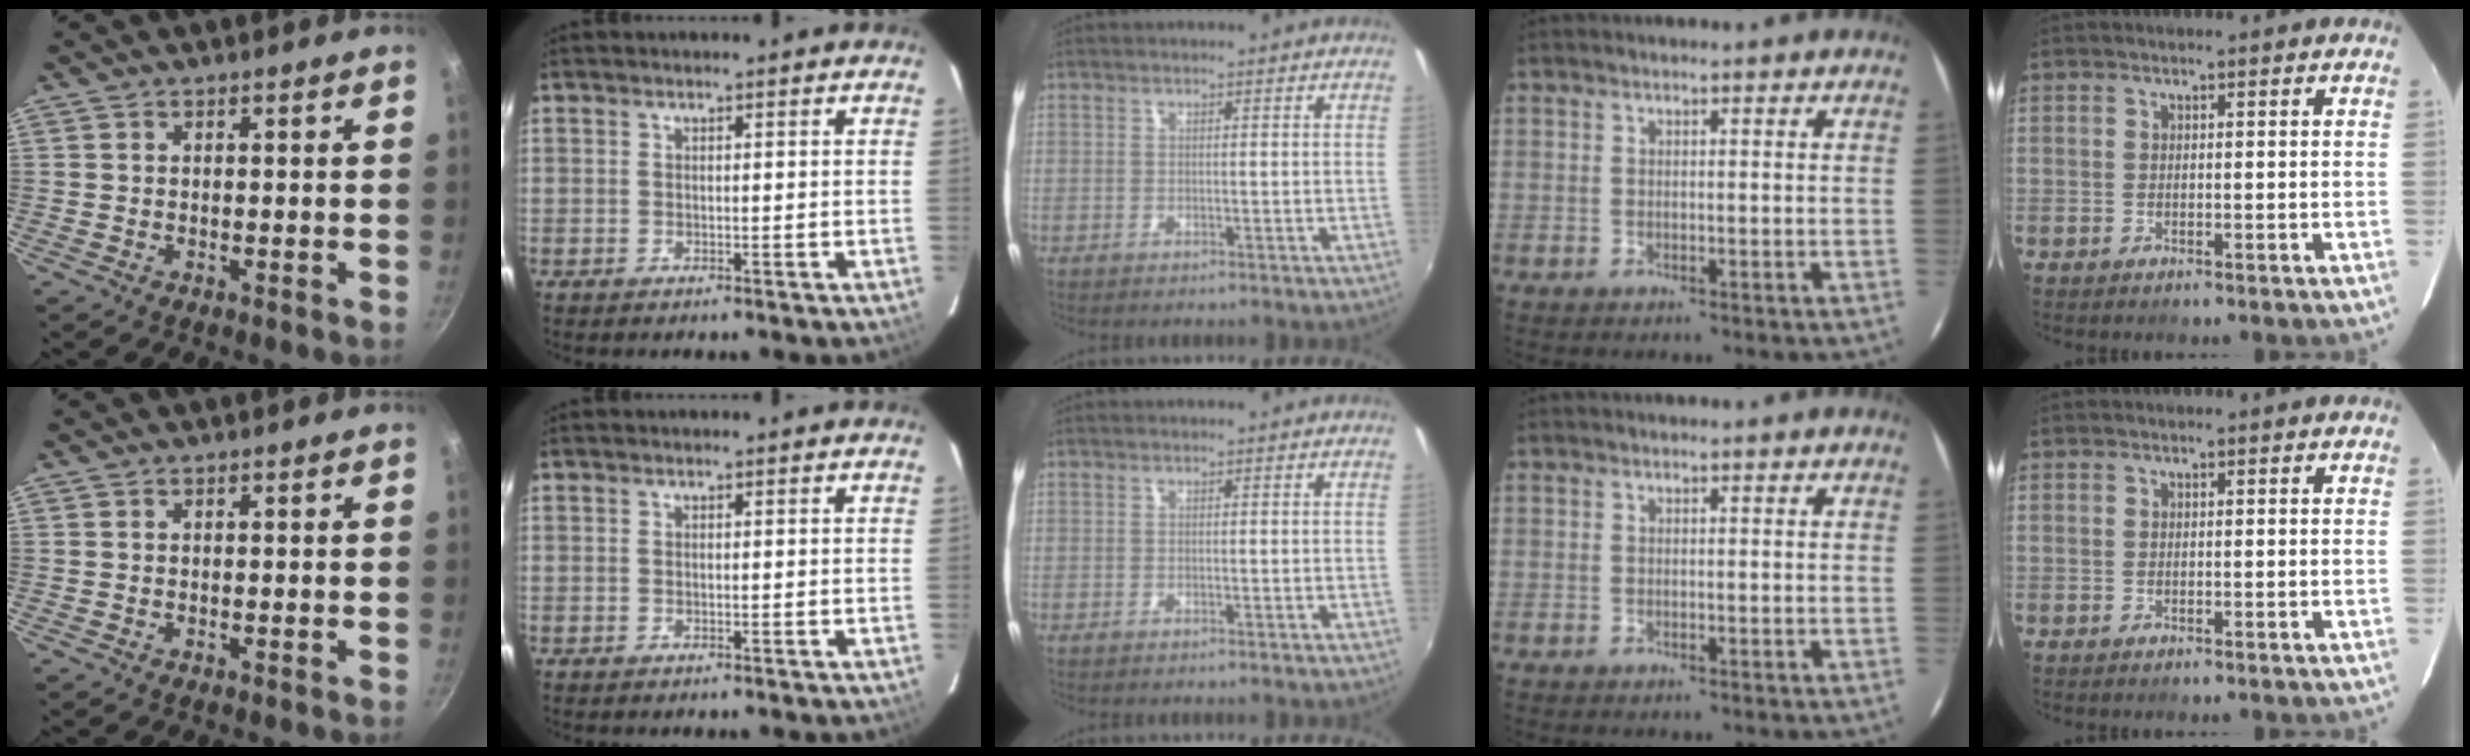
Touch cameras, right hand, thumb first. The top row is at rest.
{}